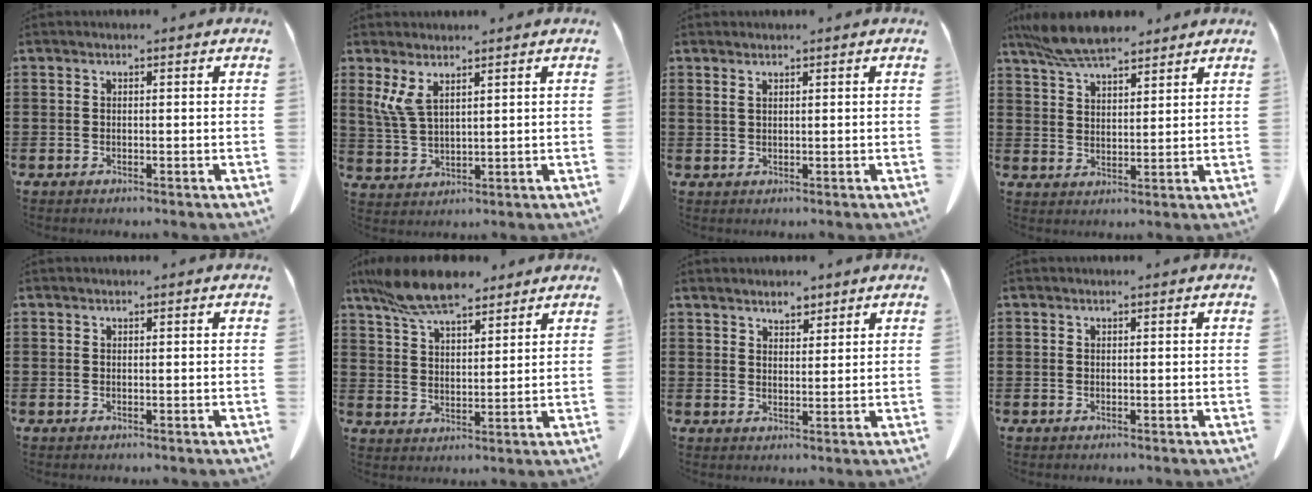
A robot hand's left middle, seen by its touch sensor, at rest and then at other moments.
{"total": 4.8, "force": [2.7, 1.7, 3.6], "torque": [-0.103, -0.011, 0.042]}
{"total": 1.0, "force": [0.7, 0.3, 0.7], "torque": [-0.015, 0.001, 0.012]}
{"total": 7.4, "force": [6.4, 1.9, 3.3], "torque": [-0.083, -0.014, 0.119]}
{"total": 0.0}
{"total": 9.5, "force": [7.9, 2.5, 4.6], "torque": [-0.111, -0.017, 0.148]}
{"total": 2.8, "force": [2.6, 0.8, 0.6], "torque": [-0.017, 0.001, 0.051]}
{"total": 0.0}